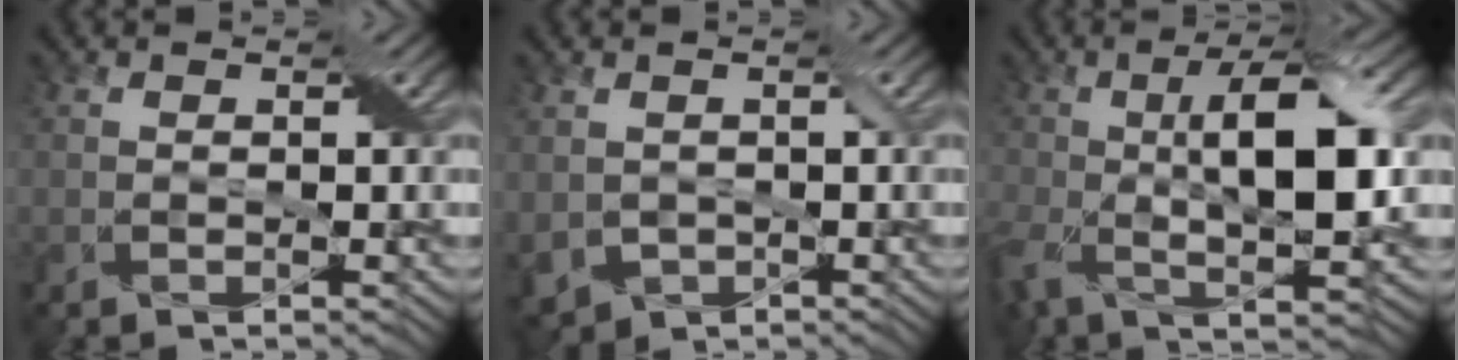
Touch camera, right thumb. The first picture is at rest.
{"total": 4.9, "force": [-1.3, 3.8, 2.9], "torque": [-0.082, -0.017, -0.023]}
{"total": 12.4, "force": [-0.2, 4.9, 11.4], "torque": [-0.215, -0.008, -0.007]}